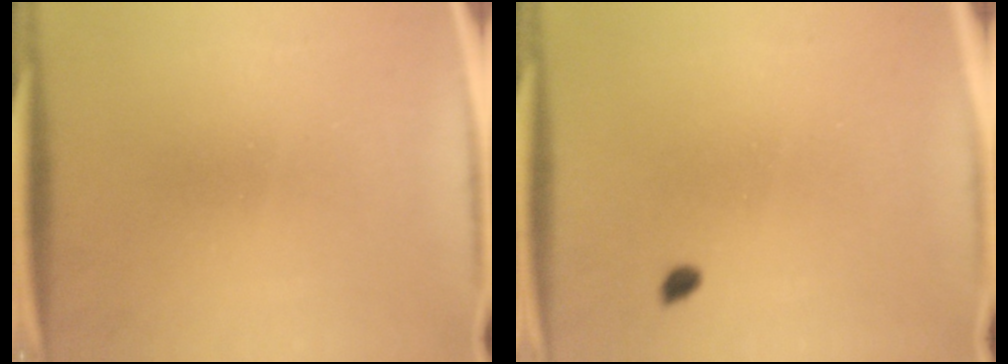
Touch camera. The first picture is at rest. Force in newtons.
{"total": 0.9}